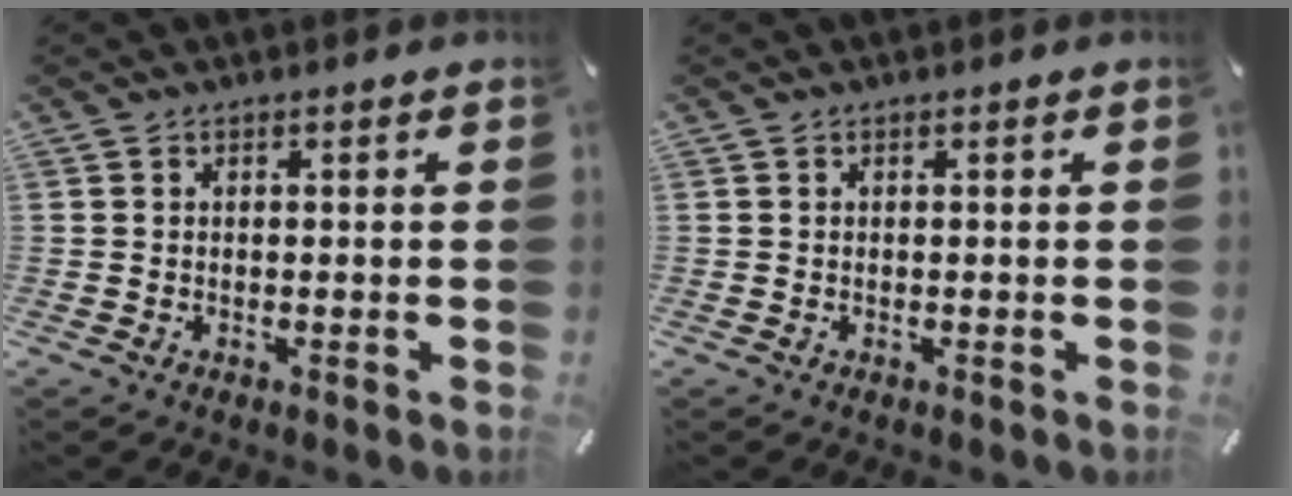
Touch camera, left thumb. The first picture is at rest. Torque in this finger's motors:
{"motor_torque": [0.00, 0.00, 0.00, 0.03, 0.00]}